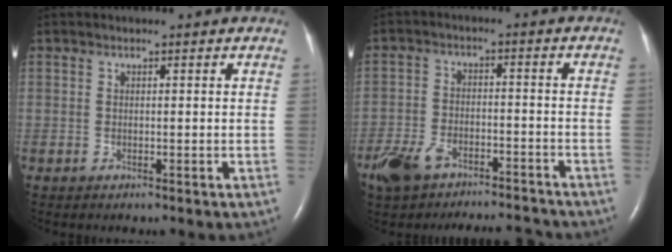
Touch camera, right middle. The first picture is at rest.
{"total": 10.7, "force": [-8.9, 4.2, 4.2], "torque": [-0.086, 0.011, -0.144]}